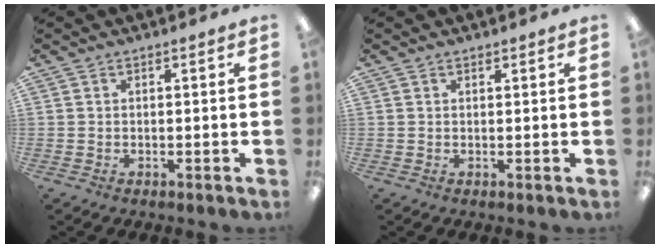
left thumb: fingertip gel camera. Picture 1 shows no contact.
{"total": 0.8, "force": [0.7, 0.4, 0.3], "torque": [0.002, -0.003, 0.011]}